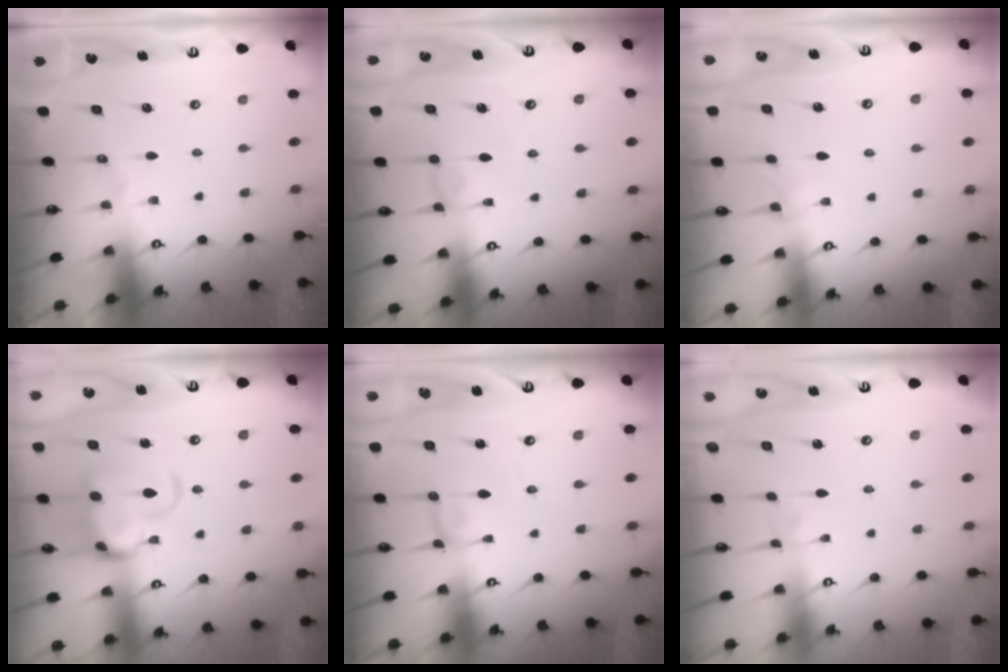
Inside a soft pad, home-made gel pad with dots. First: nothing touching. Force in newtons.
{"total": 1.5, "press": 1.4, "slide": 0.4}
{"total": 2.8, "press": 2.8, "slide": 0.3}
{"total": 6.6, "press": 6.5, "slide": 1.4}
{"total": 1.1, "press": 1.0, "slide": 0.3}
{"total": 4.0, "press": 4.0, "slide": 0.2}